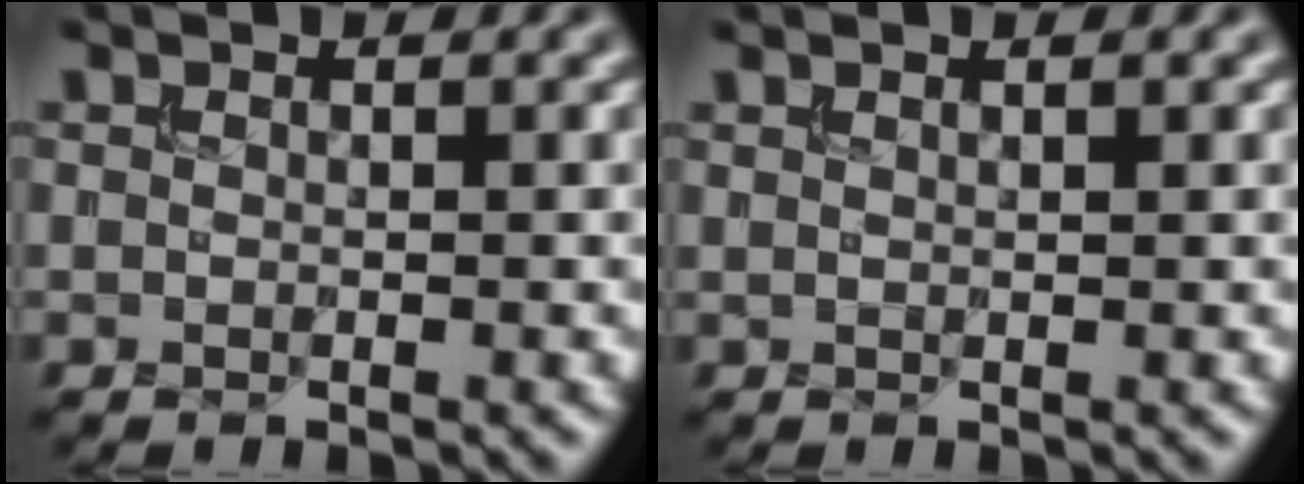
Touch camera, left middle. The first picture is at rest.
{"total": 1.0, "force": [0.7, 0.2, 0.7], "torque": [-0.007, 0.000, 0.006]}